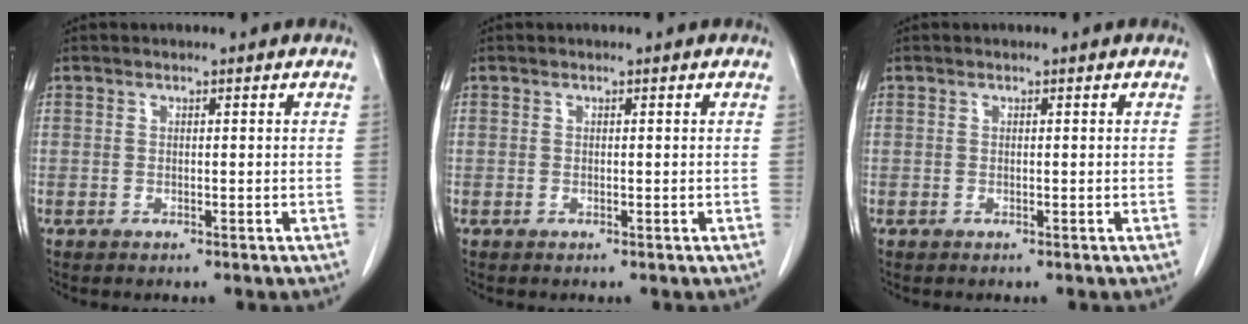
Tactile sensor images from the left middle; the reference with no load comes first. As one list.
[{"total": 0.0}, {"total": 0.0}]